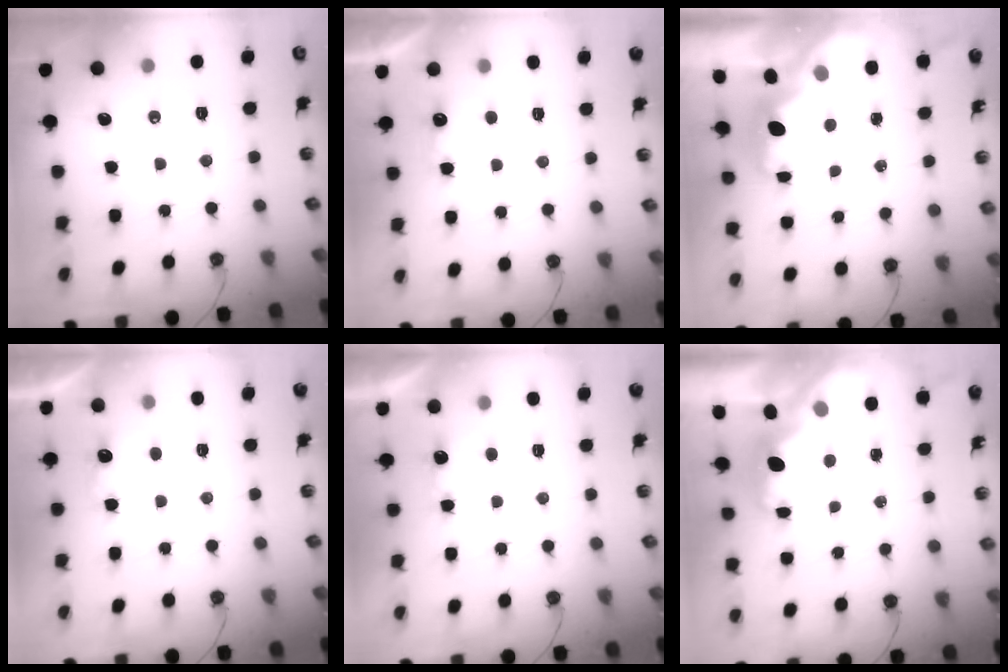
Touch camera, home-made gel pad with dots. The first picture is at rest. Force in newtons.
{"total": 2.5, "press": 2.4, "slide": 1.0}
{"total": 2.3, "press": 2.2, "slide": 0.7}
{"total": 2.4, "press": 2.2, "slide": 0.8}
{"total": 1.0, "press": 0.7, "slide": 0.7}
{"total": 2.1, "press": 2.0, "slide": 0.8}